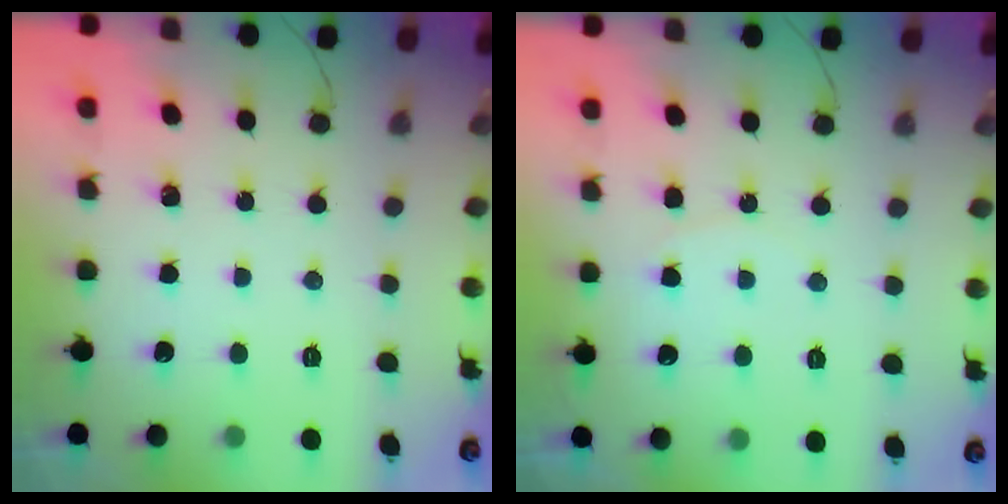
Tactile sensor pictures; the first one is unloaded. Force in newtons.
{"total": 3.9, "press": 3.8, "slide": 0.5}